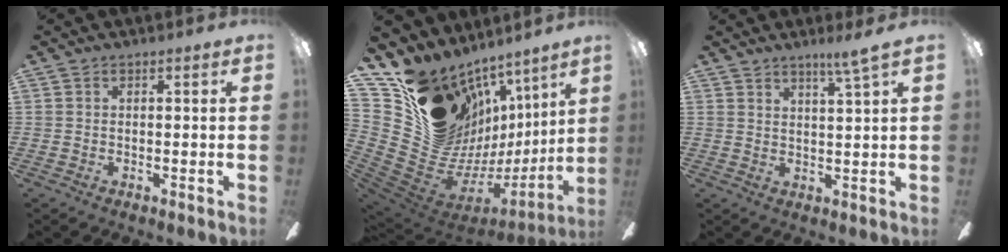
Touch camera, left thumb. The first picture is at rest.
{"total": 17.9, "force": [10.0, 13.3, 6.5], "torque": [-0.098, -0.113, 0.230]}
{"total": 4.2, "force": [3.4, -0.8, 2.3], "torque": [-0.044, -0.022, 0.056]}